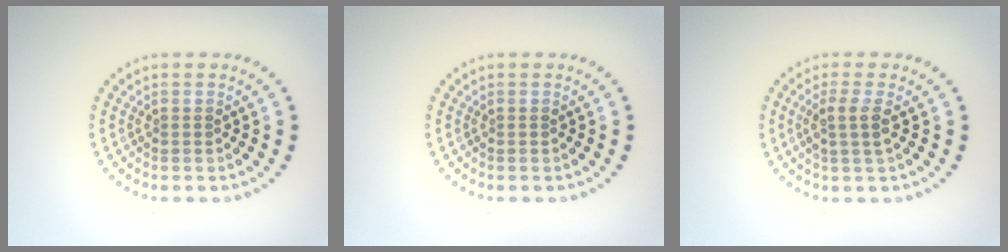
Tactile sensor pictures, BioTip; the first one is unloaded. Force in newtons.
{"total": 0.0}
{"total": 2.0, "press": 1.7, "slide": 1.0}